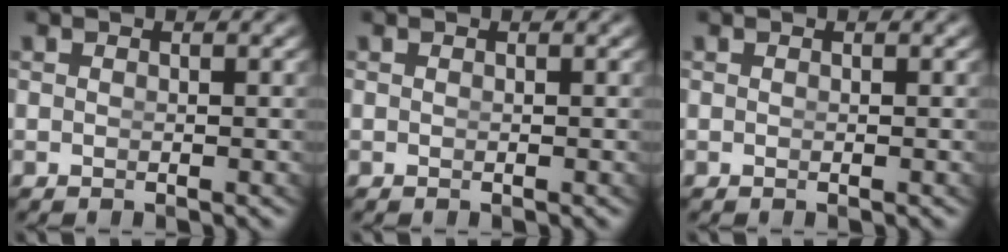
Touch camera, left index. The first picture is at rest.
{"total": 0.0}
{"total": 0.0}